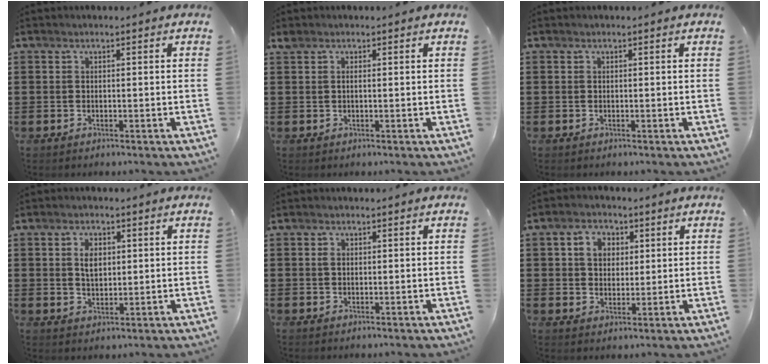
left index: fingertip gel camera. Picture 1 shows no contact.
{"total": 0.6, "force": [0.2, 0.3, 0.5], "torque": [-0.012, 0.001, 0.004]}
{"total": 0.0}
{"total": 3.5, "force": [0.9, 2.1, 2.7], "torque": [-0.042, 0.004, 0.012]}
{"total": 1.2, "force": [0.3, 0.8, 0.8], "torque": [-0.019, 0.005, 0.004]}
{"total": 4.7, "force": [1.6, 3.9, 2.0], "torque": [-0.042, 0.009, 0.022]}